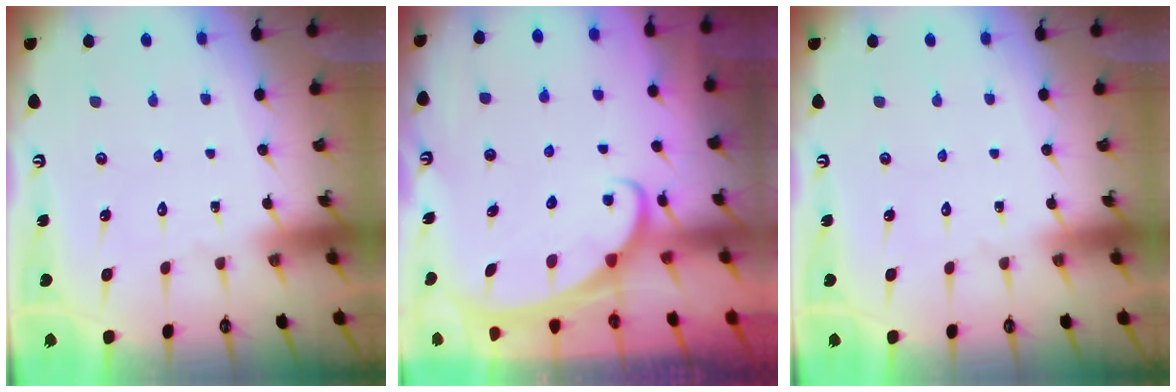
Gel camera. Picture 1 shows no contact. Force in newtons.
{"total": 2.1, "press": 2.1, "slide": 0.2}
{"total": 0.0}